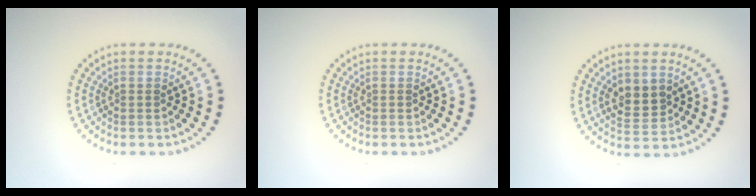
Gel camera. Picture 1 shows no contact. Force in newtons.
{"total": 0.0}
{"total": 2.7, "press": 2.6, "slide": 0.6}